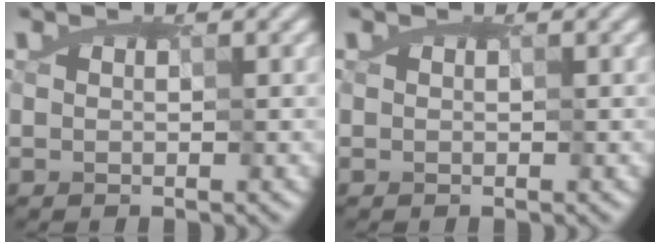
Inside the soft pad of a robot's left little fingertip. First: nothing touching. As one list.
[{"total": 0.0}]